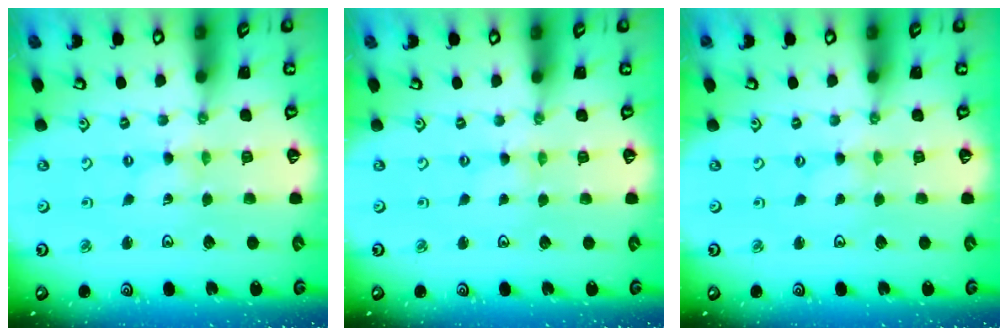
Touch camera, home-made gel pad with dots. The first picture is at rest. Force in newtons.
{"total": 0.0}
{"total": 0.0}